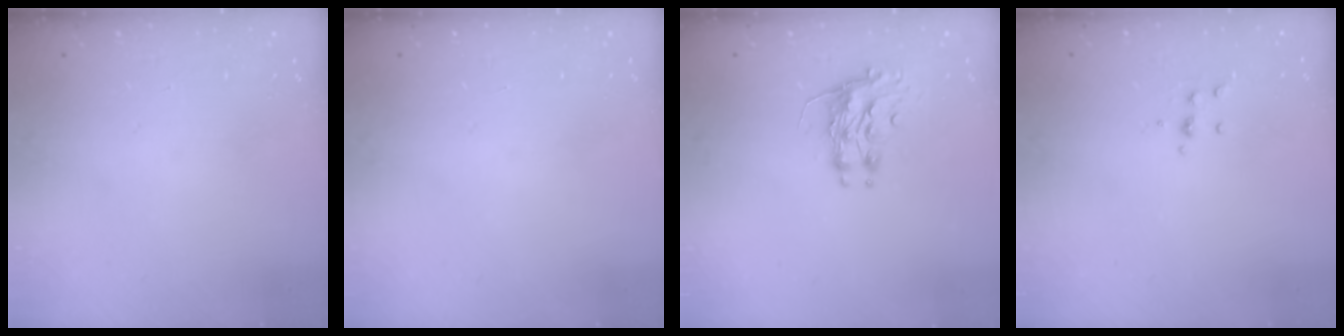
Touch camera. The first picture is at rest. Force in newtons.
{"total": 0.0}
{"total": 8.3, "press": 8.3, "slide": 0.1}
{"total": 4.8, "press": 4.8, "slide": 0.5}